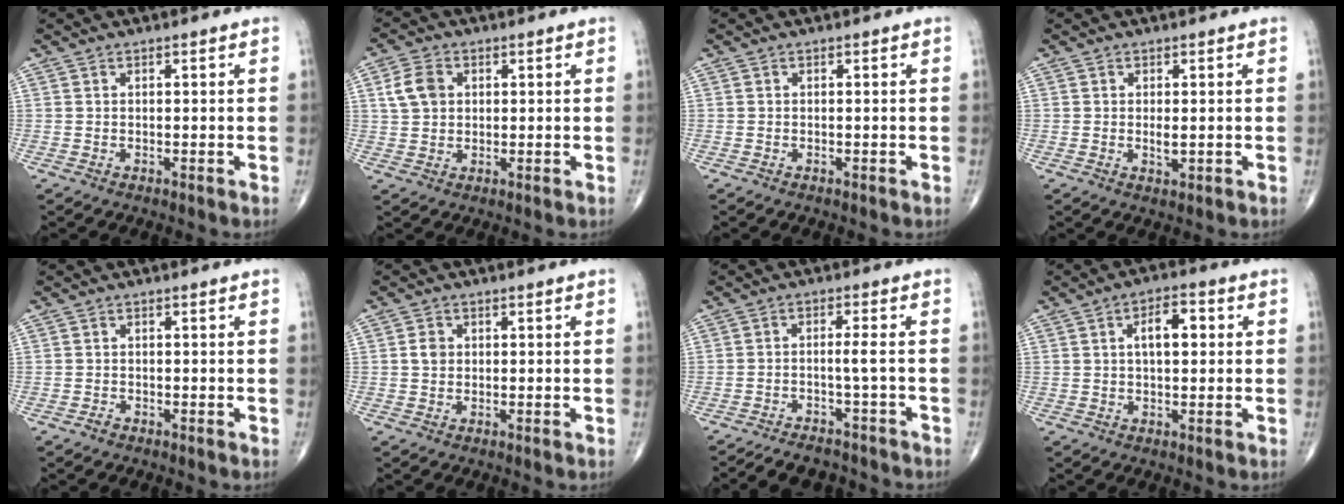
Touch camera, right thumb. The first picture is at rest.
{"total": 5.6, "force": [1.5, 4.3, 3.3], "torque": [-0.055, 0.003, 0.026]}
{"total": 0.0}
{"total": 1.6, "force": [-0.1, 0.5, 1.5], "torque": [-0.027, -0.005, 0.001]}
{"total": 0.8, "force": [-0.6, 0.4, 0.2], "torque": [-0.001, 0.001, -0.016]}
{"total": 2.2, "force": [0.2, 1.9, 1.2], "torque": [-0.014, 0.003, 0.002]}
{"total": 7.8, "force": [-7.0, 1.6, 3.0], "torque": [-0.048, 0.042, -0.106]}
{"total": 6.2, "force": [1.2, 3.0, 5.3], "torque": [-0.070, 0.009, 0.013]}